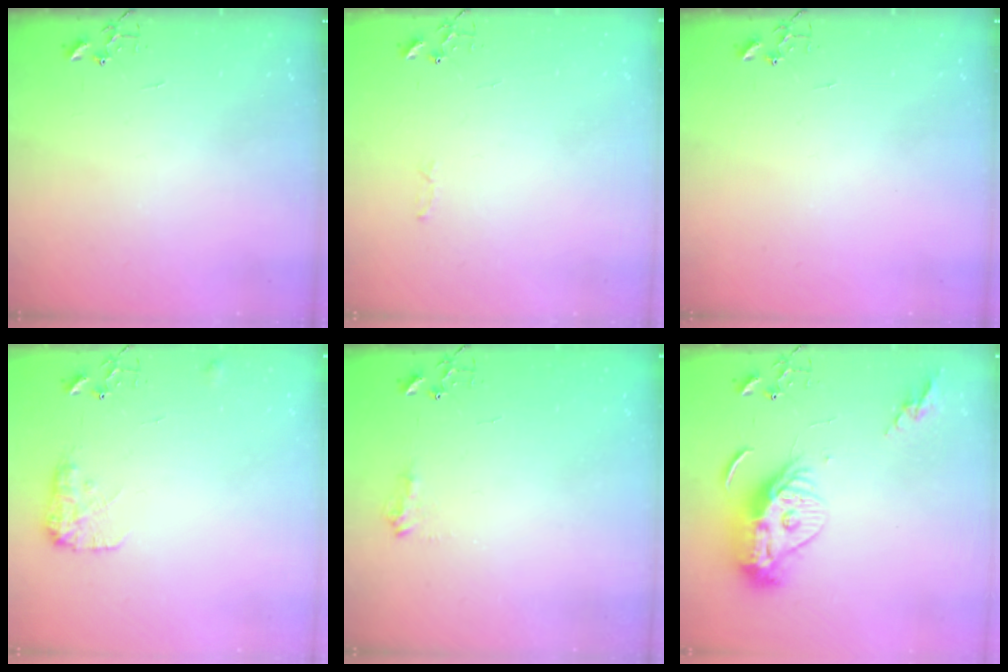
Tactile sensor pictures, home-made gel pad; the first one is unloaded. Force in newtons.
{"total": 2.8, "press": 2.8, "slide": 0.4}
{"total": 0.0}
{"total": 9.5, "press": 9.5, "slide": 0.3}
{"total": 8.4, "press": 8.4, "slide": 0.8}
{"total": 13.5, "press": 13.4, "slide": 1.5}